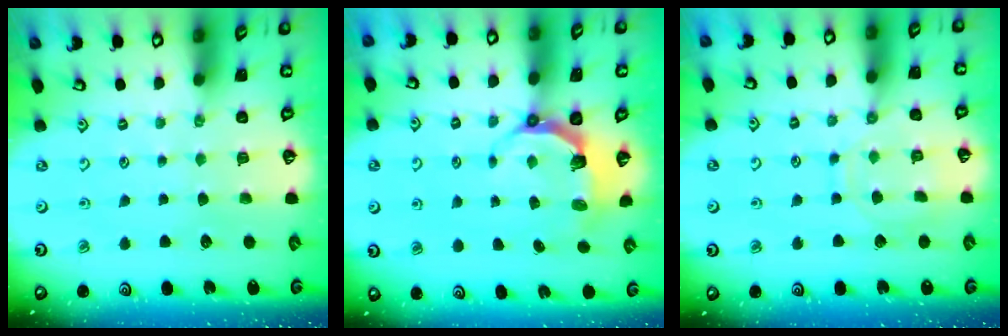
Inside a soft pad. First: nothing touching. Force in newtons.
{"total": 5.0, "press": 3.4, "slide": 3.6}
{"total": 10.5, "press": 10.5, "slide": 0.6}